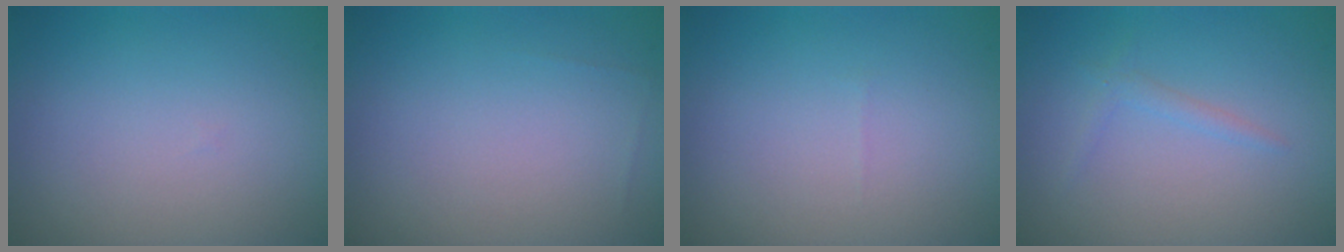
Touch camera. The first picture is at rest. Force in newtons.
{"total": 0.0}
{"total": 0.0}
{"total": 0.9, "press": 0.9, "slide": 0.1}